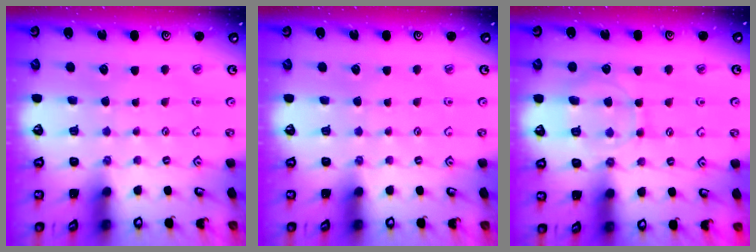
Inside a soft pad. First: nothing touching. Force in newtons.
{"total": 0.0}
{"total": 10.0, "press": 10.0, "slide": 1.0}